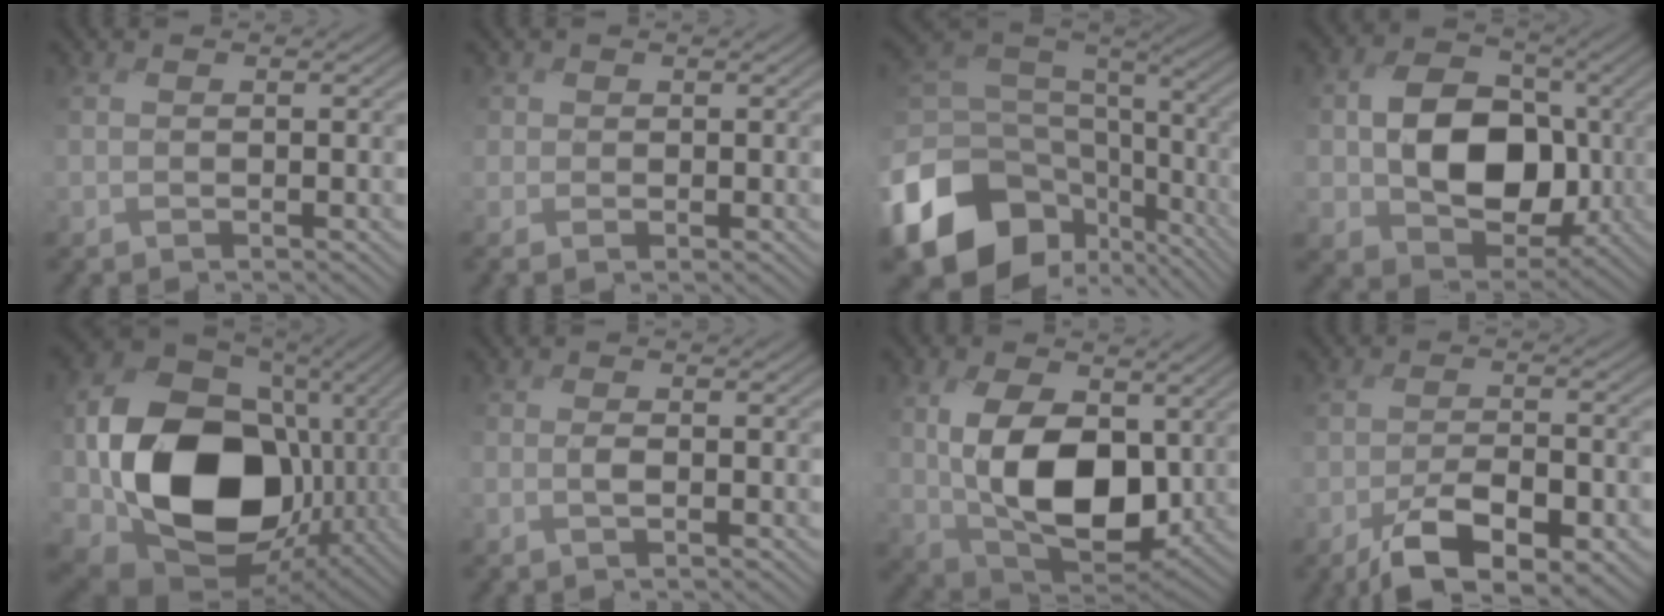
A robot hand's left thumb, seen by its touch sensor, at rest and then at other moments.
{"total": 0.8, "force": [0.2, 0.4, -0.7], "torque": [0.014, -0.005, -0.001]}
{"total": 17.5, "force": [-7.0, 12.7, 9.9], "torque": [-0.245, -0.045, -0.111]}
{"total": 11.1, "force": [-1.0, 8.5, 7.0], "torque": [-0.121, -0.010, -0.023]}
{"total": 20.1, "force": [-3.2, 15.2, 12.7], "torque": [-0.296, -0.039, -0.043]}
{"total": 0.8, "force": [-0.7, -0.1, 0.3], "torque": [-0.005, 0.001, -0.020]}
{"total": 12.0, "force": [0.7, 7.4, 9.5], "torque": [-0.199, -0.016, 0.024]}
{"total": 8.5, "force": [-5.3, 3.3, 5.8], "torque": [-0.099, -0.009, -0.089]}